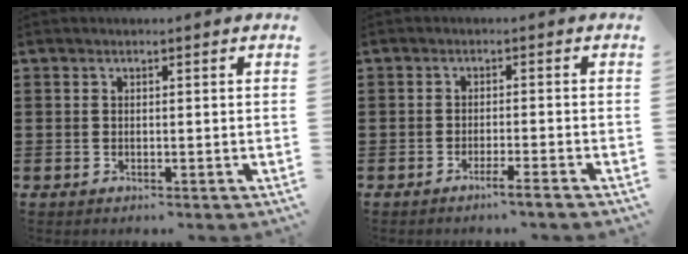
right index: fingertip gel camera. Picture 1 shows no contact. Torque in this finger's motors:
{"motor_torque": [1.22, 0.93, -0.01, -0.01]}